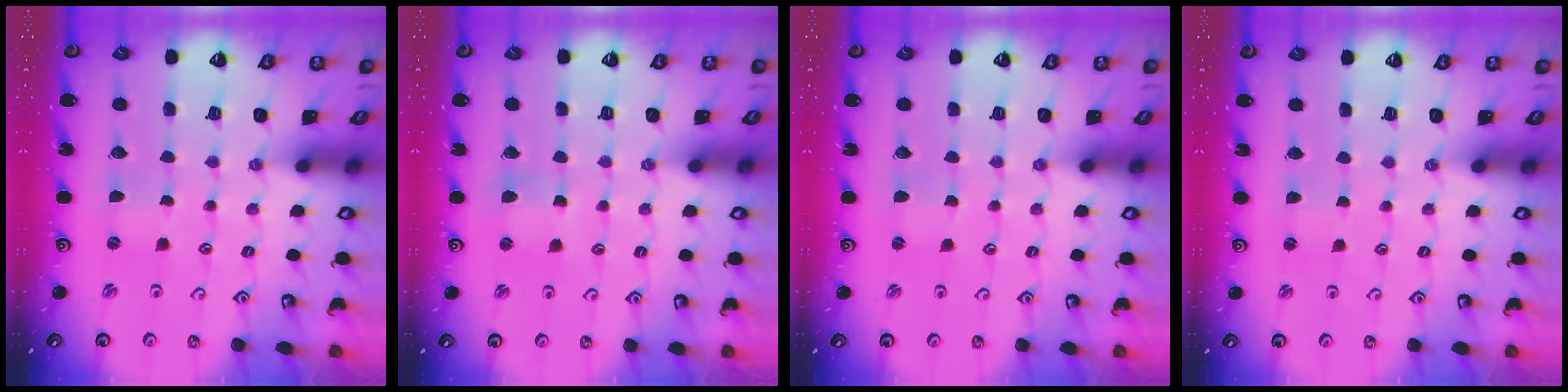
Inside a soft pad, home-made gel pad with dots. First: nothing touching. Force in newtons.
{"total": 2.6, "press": 2.5, "slide": 0.3}
{"total": 0.8, "press": 0.8, "slide": 0.2}
{"total": 0.9, "press": 0.8, "slide": 0.2}